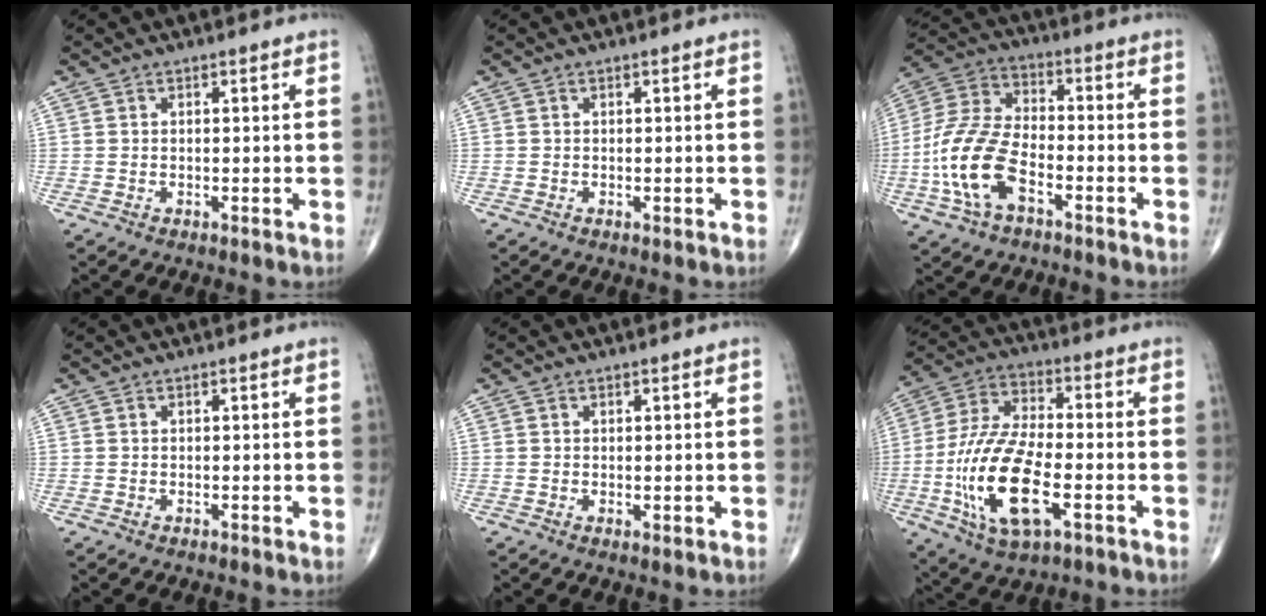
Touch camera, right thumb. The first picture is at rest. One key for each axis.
{"total": 0.0}
{"total": 15.0, "fx": -5.3, "fy": 7.9, "fz": 11.6, "tx": -0.247, "ty": 0.030, "tz": -0.105}
{"total": 0.0}
{"total": 0.7, "fx": 0.1, "fy": 0.4, "fz": 0.5, "tx": -0.010, "ty": -0.003, "tz": 0.002}
{"total": 18.5, "fx": -5.1, "fy": 7.9, "fz": 15.9, "tx": -0.324, "ty": 0.015, "tz": -0.088}